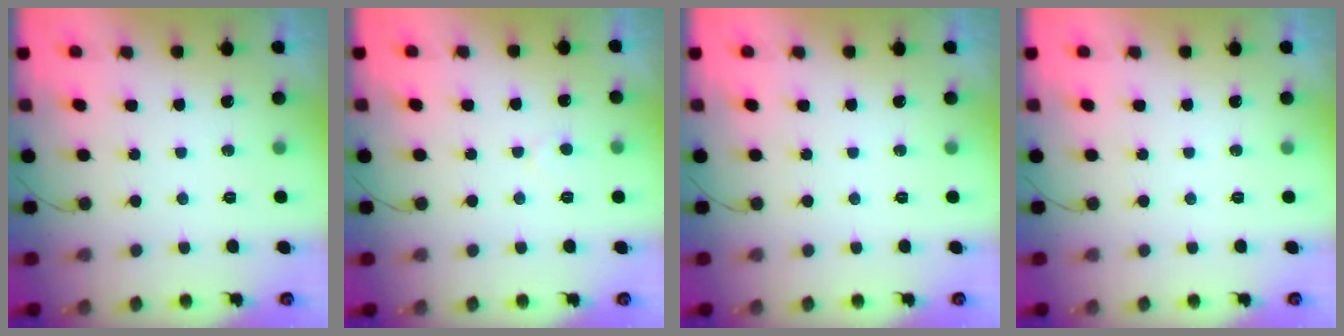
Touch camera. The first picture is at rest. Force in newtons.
{"total": 3.0, "press": 3.0, "slide": 0.2}
{"total": 0.0}
{"total": 0.0}